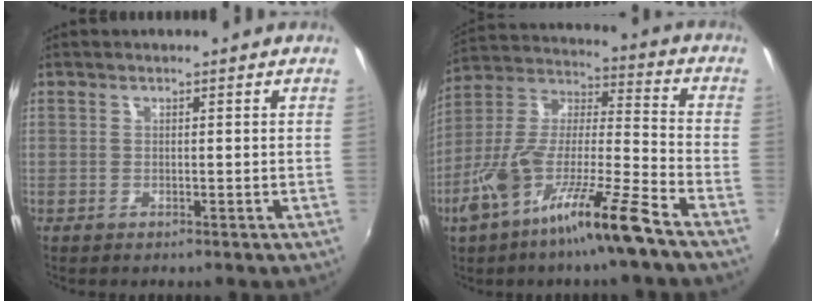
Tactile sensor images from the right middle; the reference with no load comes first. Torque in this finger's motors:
{"motor_torque": [1.05, -1.09, 0.67, 0.13]}